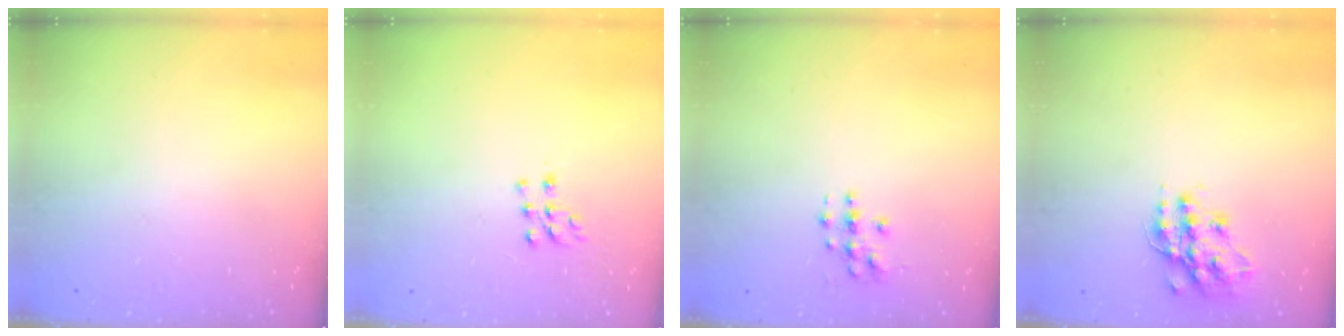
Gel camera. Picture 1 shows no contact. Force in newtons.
{"total": 6.9, "press": 6.8, "slide": 0.6}
{"total": 3.3, "press": 3.3, "slide": 0.2}
{"total": 14.4, "press": 14.4, "slide": 0.7}